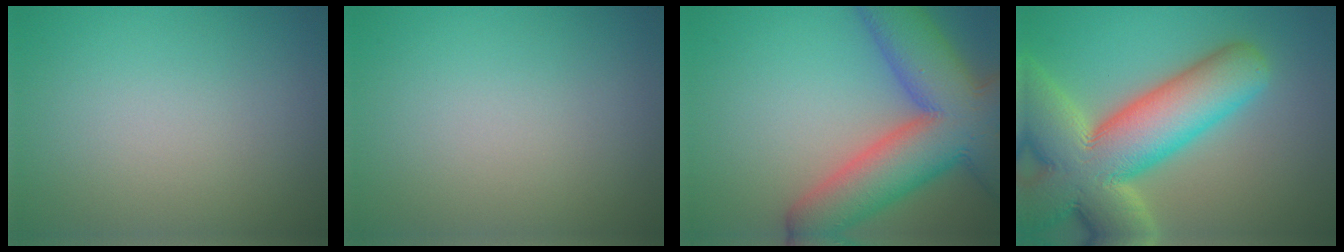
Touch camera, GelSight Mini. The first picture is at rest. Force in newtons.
{"total": 0.0}
{"total": 12.5, "press": 12.5, "slide": 0.5}
{"total": 14.9, "press": 14.8, "slide": 1.1}